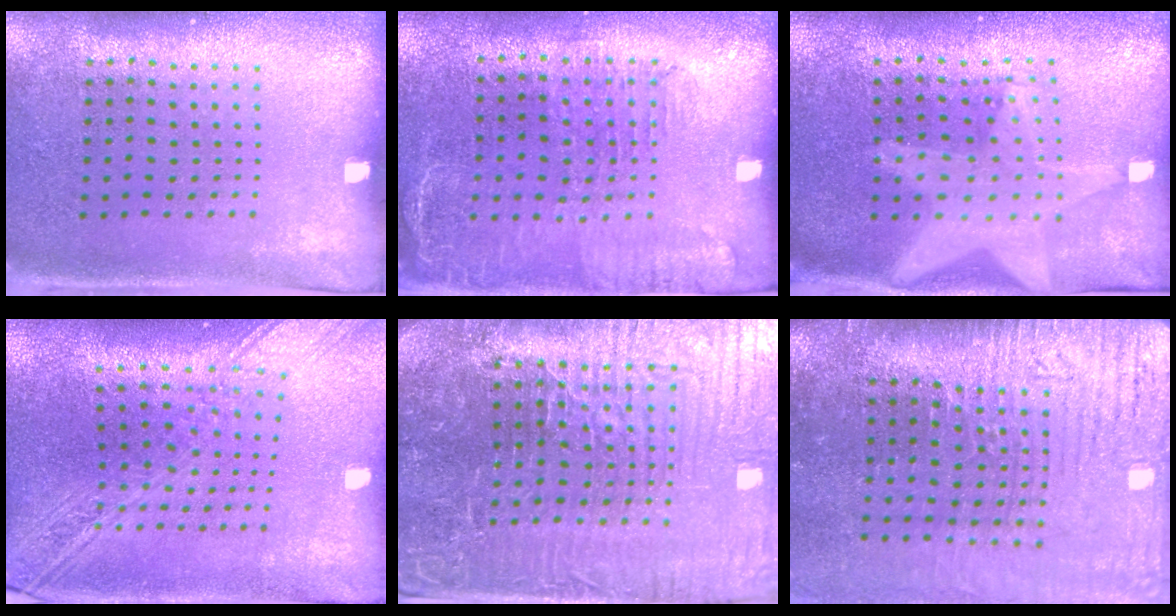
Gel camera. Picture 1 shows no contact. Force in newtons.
{"total": 1.7, "press": 1.4, "slide": 1.0}
{"total": 2.2, "press": 1.8, "slide": 1.3}
{"total": 2.7, "press": 2.1, "slide": 1.6}
{"total": 7.2, "press": 6.4, "slide": 3.3}
{"total": 4.7, "press": 4.0, "slide": 2.4}